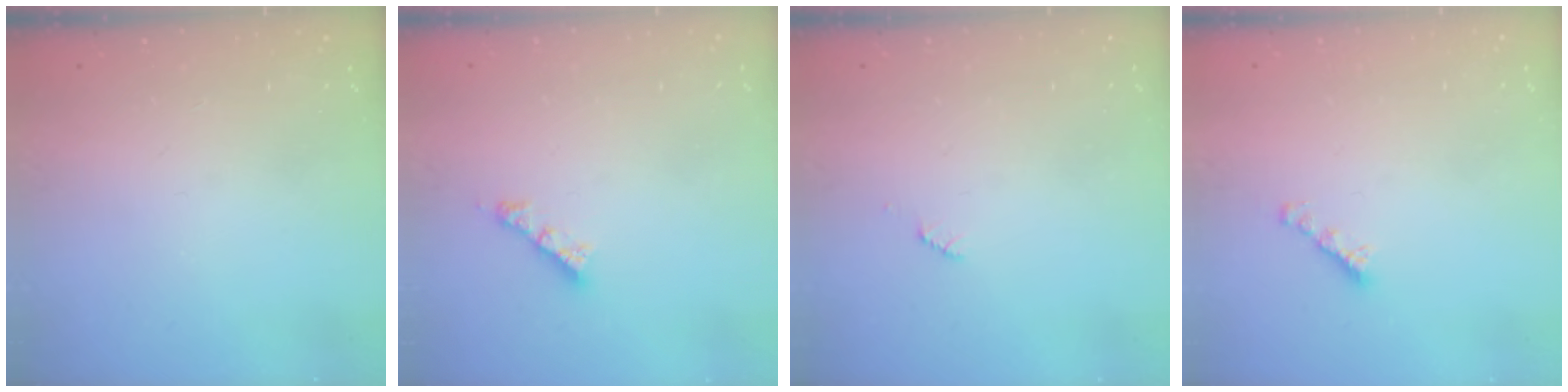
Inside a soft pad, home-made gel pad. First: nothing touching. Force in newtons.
{"total": 3.3, "press": 3.3, "slide": 0.2}
{"total": 2.5, "press": 2.5, "slide": 0.4}
{"total": 2.2, "press": 2.1, "slide": 0.5}